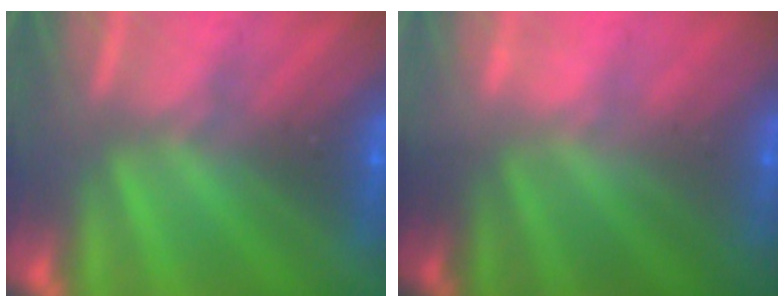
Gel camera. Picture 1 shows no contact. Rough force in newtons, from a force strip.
{"total": 2.2}